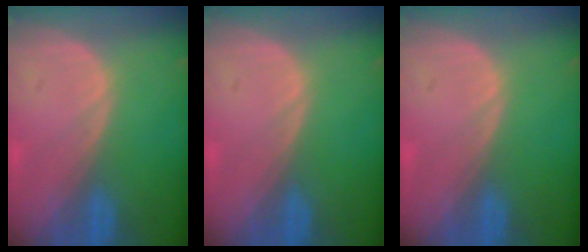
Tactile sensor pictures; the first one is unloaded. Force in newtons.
{"total": 0.0}
{"total": 0.0}